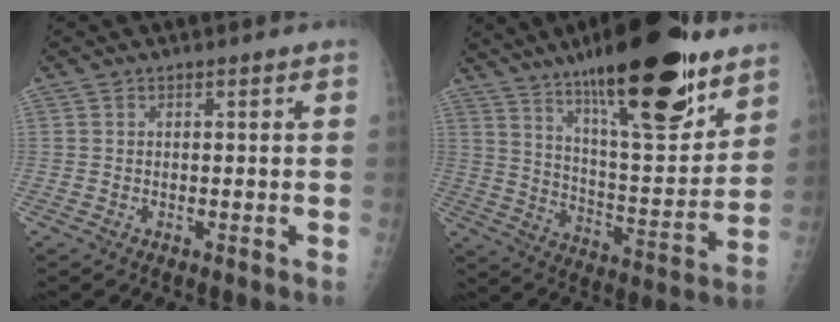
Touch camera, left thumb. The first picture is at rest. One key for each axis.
{"total": 26.5, "fx": 17.4, "fy": 7.2, "fz": 18.8, "tx": -0.265, "ty": -0.070, "tz": 0.280}